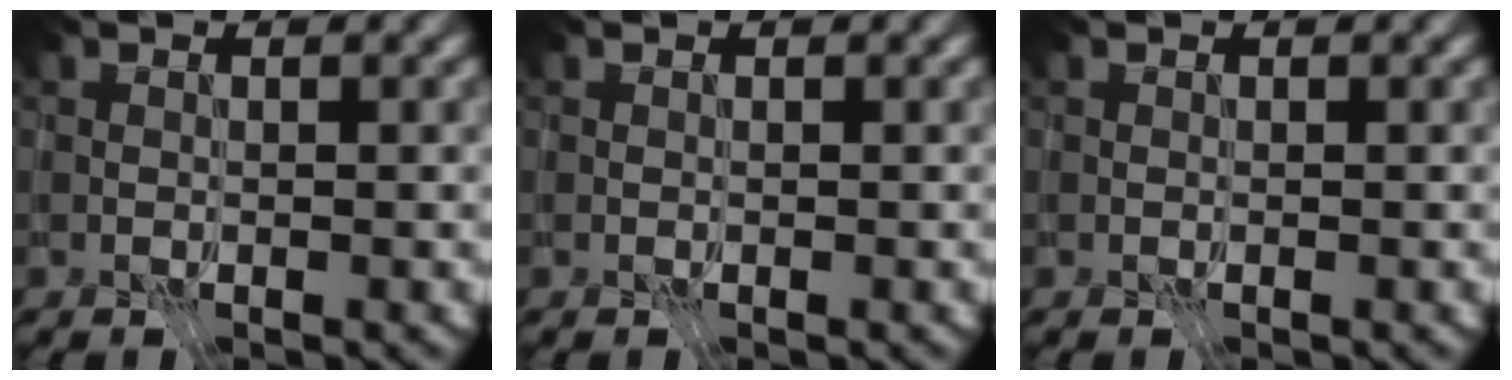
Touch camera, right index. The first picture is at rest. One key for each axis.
{"total": 0.0}
{"total": 0.0}